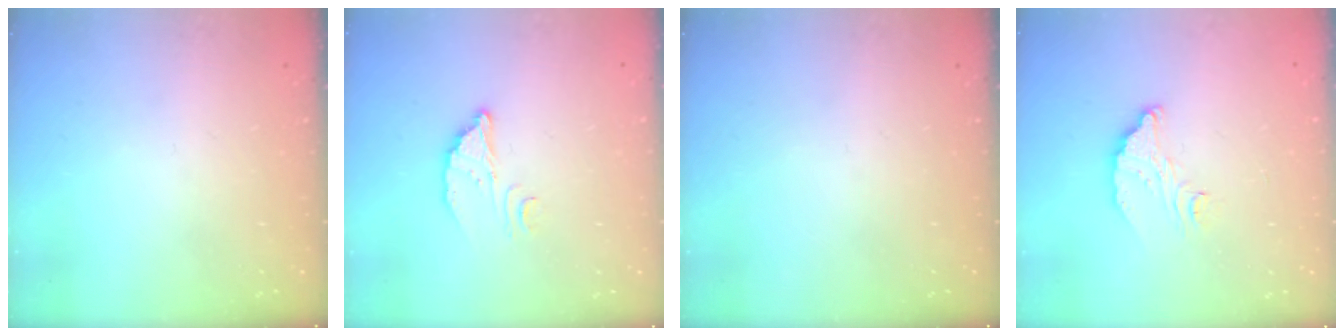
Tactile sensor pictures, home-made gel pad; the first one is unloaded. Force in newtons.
{"total": 4.1, "press": 4.1, "slide": 0.1}
{"total": 0.0}
{"total": 6.4, "press": 6.4, "slide": 0.1}